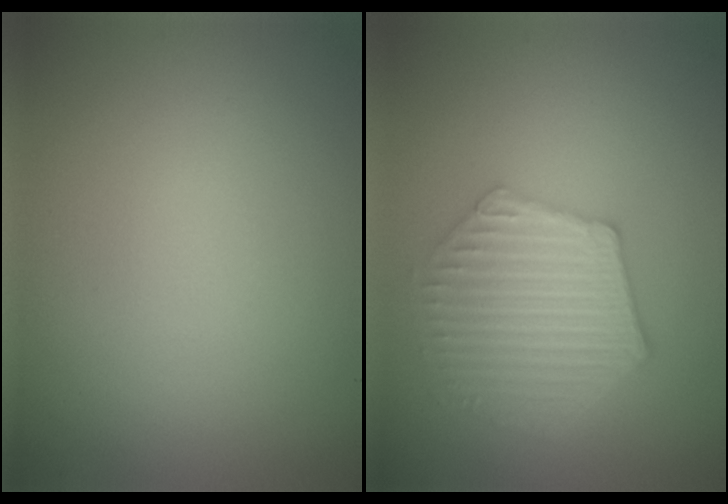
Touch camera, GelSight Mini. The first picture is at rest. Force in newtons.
{"total": 6.0, "press": 4.6, "slide": 3.9}